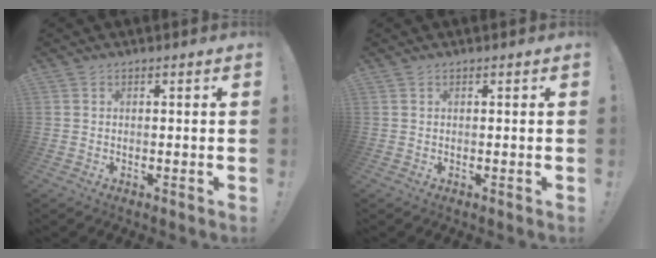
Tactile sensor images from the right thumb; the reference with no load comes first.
{"total": 0.0}